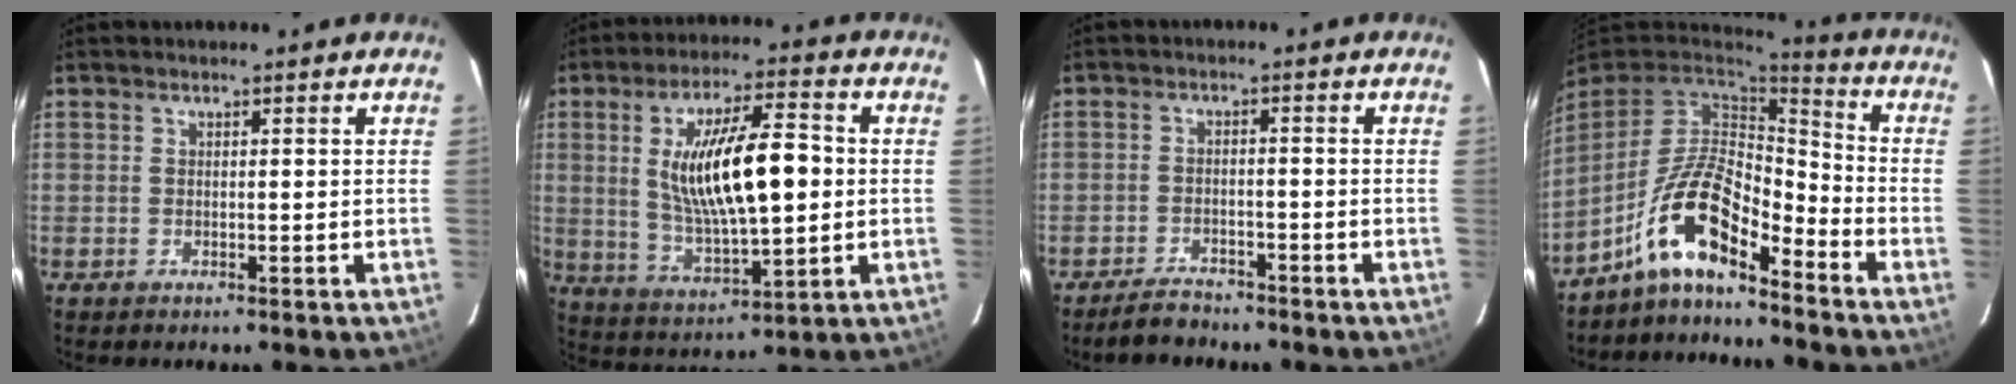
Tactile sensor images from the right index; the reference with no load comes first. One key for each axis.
{"total": 15.8, "fx": 1.3, "fy": 3.8, "fz": 15.3, "tx": -0.284, "ty": 0.008, "tz": 0.027}
{"total": 3.8, "fx": -3.5, "fy": 1.4, "fz": 0.8, "tx": -0.022, "ty": -0.003, "tz": -0.059}
{"total": 11.2, "fx": -7.8, "fy": 3.0, "fz": 7.4, "tx": -0.148, "ty": 0.027, "tz": -0.145}